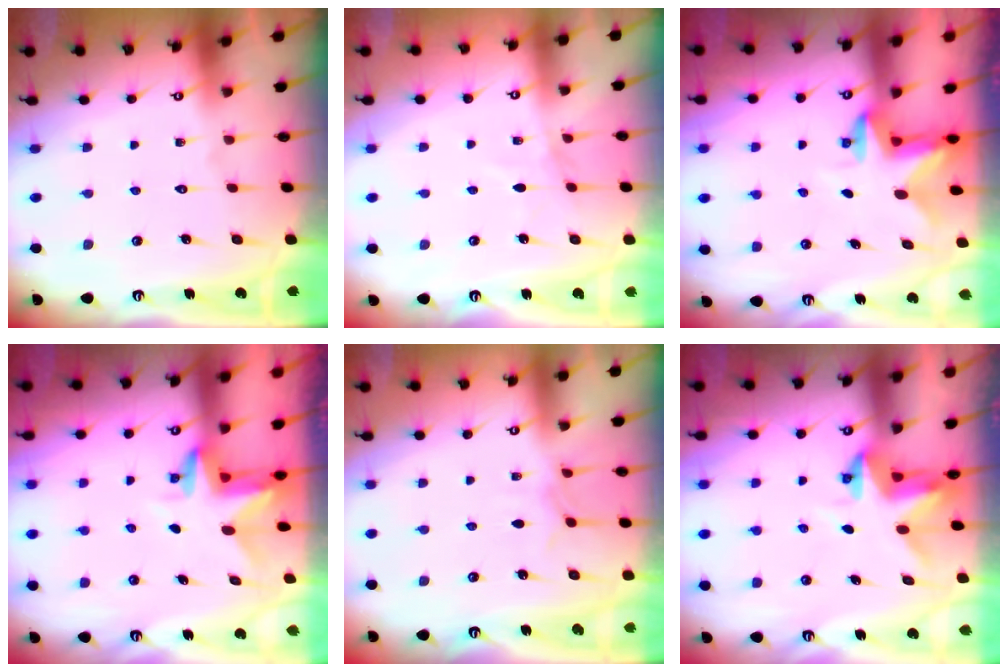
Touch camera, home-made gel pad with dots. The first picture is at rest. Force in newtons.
{"total": 2.6, "press": 2.6, "slide": 0.3}
{"total": 2.8, "press": 2.8, "slide": 0.5}
{"total": 3.1, "press": 3.1, "slide": 0.2}
{"total": 3.8, "press": 3.7, "slide": 0.6}
{"total": 3.4, "press": 3.4, "slide": 0.0}